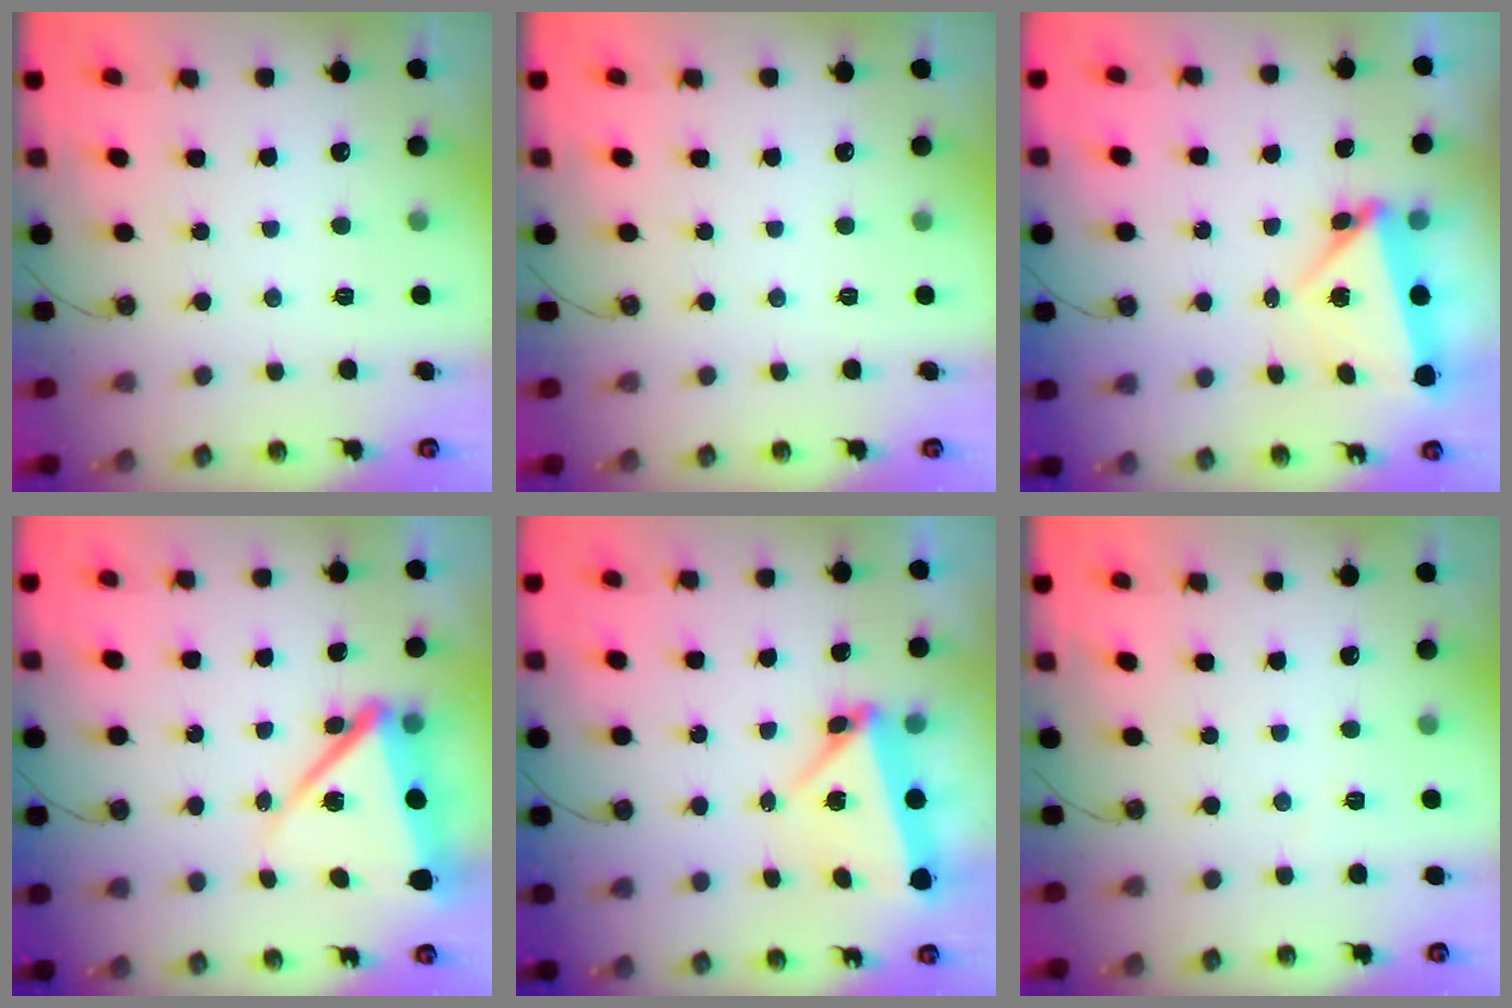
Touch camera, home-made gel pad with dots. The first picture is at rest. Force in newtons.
{"total": 0.0}
{"total": 5.5, "press": 5.4, "slide": 0.9}
{"total": 12.6, "press": 12.6, "slide": 1.0}
{"total": 5.9, "press": 5.4, "slide": 2.4}
{"total": 2.9, "press": 1.5, "slide": 2.5}